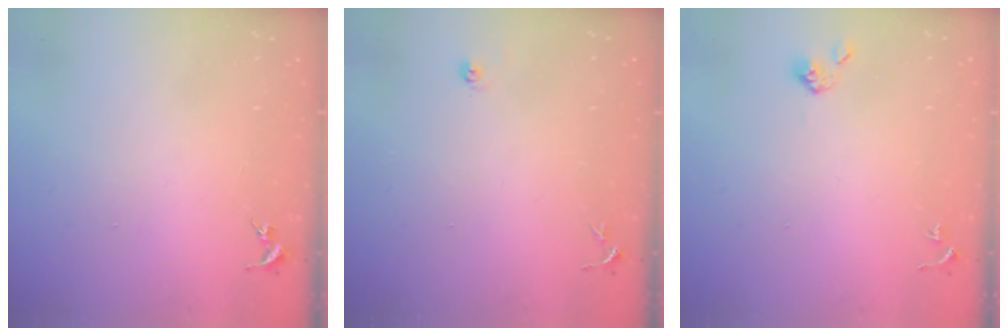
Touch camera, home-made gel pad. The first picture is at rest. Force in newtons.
{"total": 5.1, "press": 5.0, "slide": 0.4}
{"total": 4.6, "press": 4.6, "slide": 0.7}